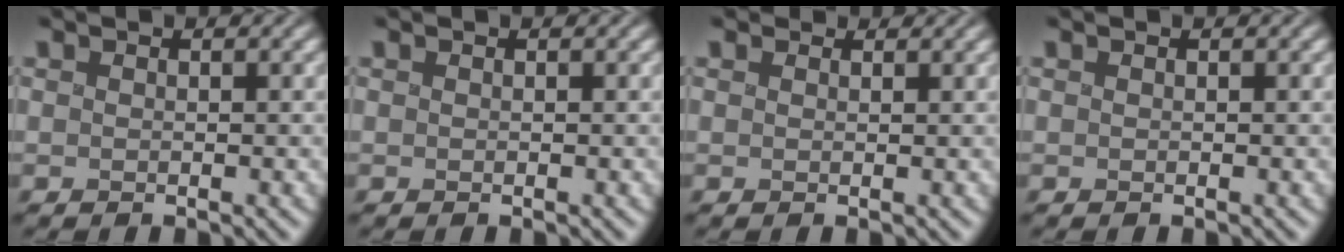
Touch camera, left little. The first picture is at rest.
{"total": 0.0}
{"total": 1.8, "force": [1.6, 0.8, 0.5], "torque": [-0.011, -0.003, 0.029]}
{"total": 0.0}